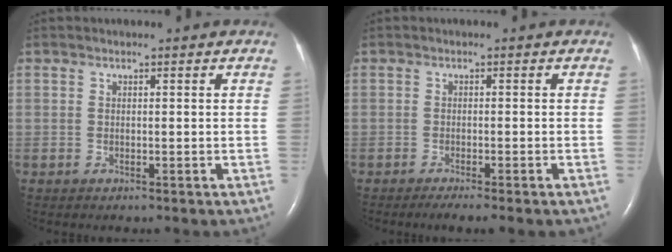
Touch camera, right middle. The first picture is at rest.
{"total": 3.3, "force": [-2.5, -0.2, 2.1], "torque": [-0.026, -0.005, -0.035]}